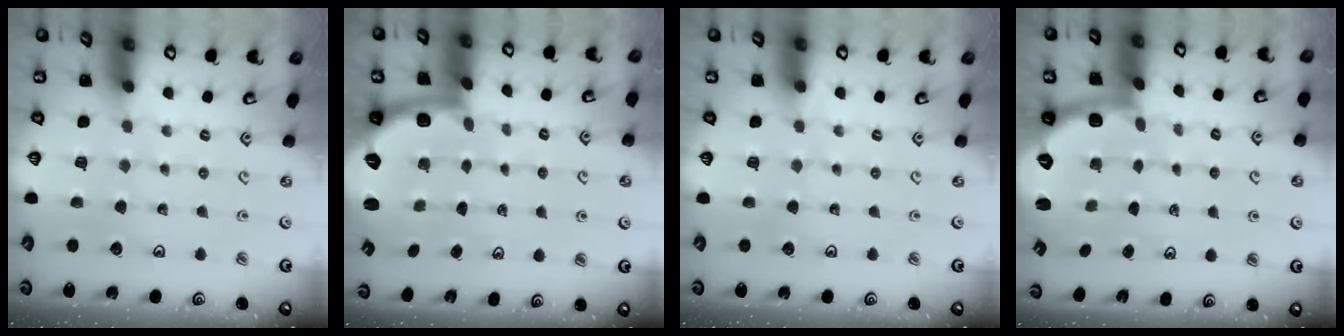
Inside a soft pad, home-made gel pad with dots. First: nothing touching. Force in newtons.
{"total": 2.1, "press": 1.9, "slide": 1.0}
{"total": 0.0}
{"total": 2.6, "press": 1.6, "slide": 2.1}